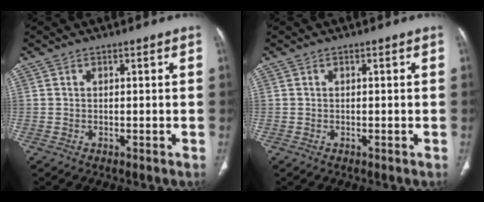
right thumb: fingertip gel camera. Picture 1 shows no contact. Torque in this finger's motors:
{"motor_torque": [-0.15, -0.13, -0.39, 0.27, 0.03]}